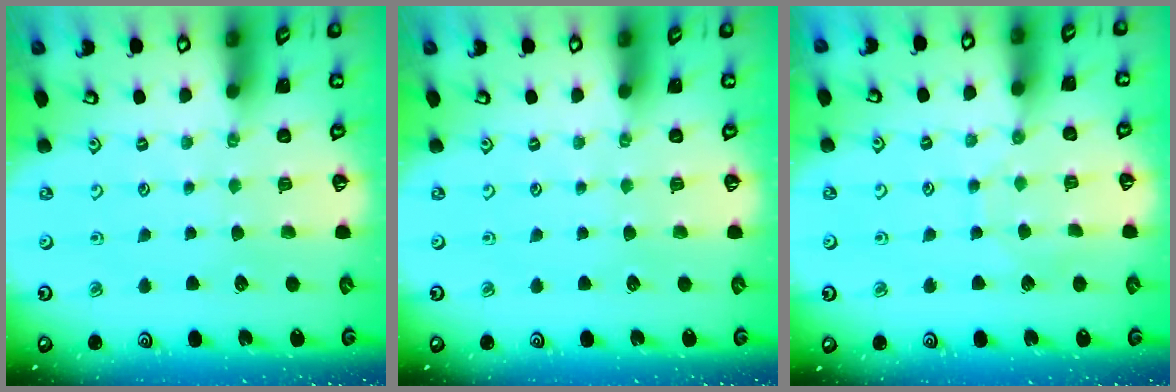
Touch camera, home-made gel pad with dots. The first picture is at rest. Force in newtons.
{"total": 0.0}
{"total": 5.0, "press": 5.0, "slide": 0.4}